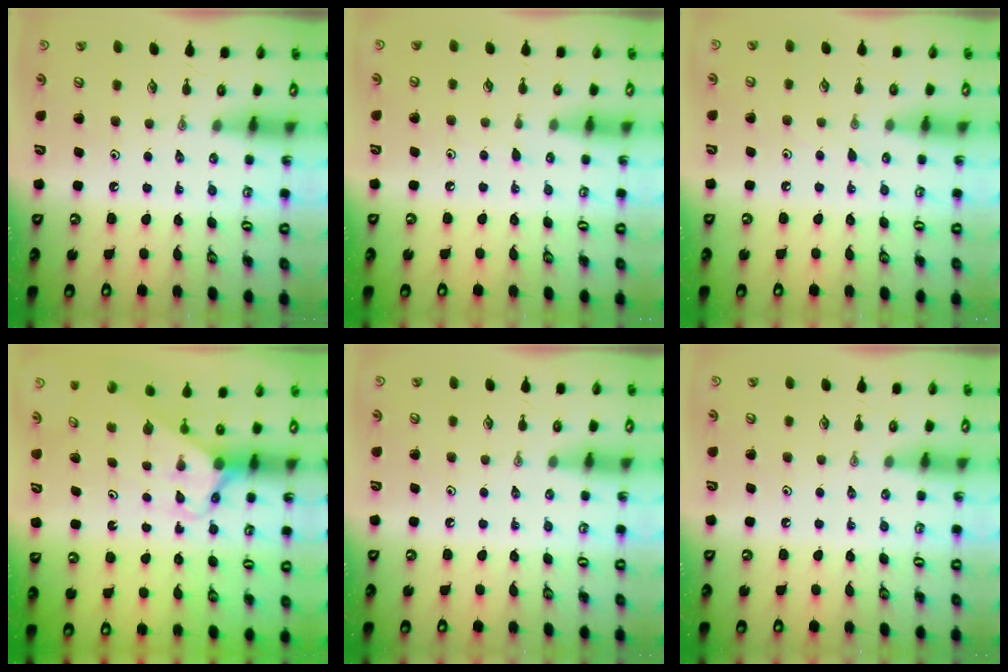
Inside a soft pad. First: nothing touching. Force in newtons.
{"total": 5.1, "press": 5.1, "slide": 0.5}
{"total": 5.5, "press": 5.4, "slide": 0.6}
{"total": 2.6, "press": 2.6, "slide": 0.1}
{"total": 0.0}
{"total": 0.0}